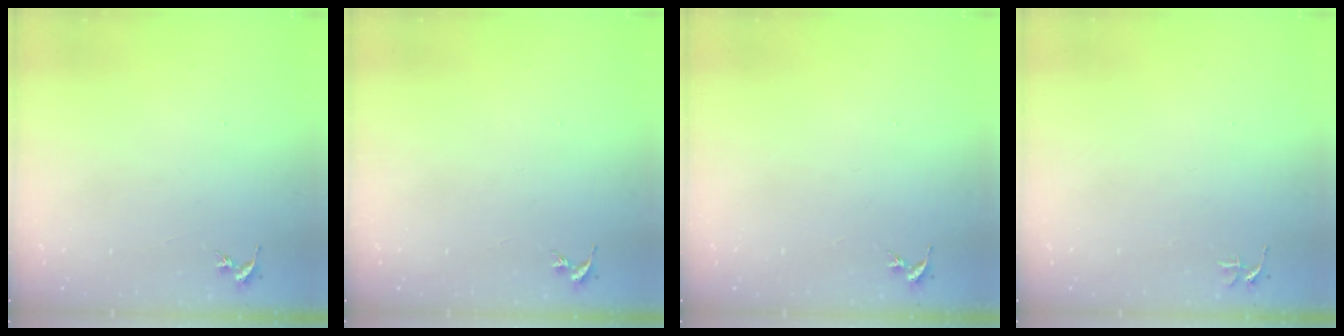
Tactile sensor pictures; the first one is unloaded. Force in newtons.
{"total": 0.0}
{"total": 0.0}
{"total": 3.6, "press": 3.6, "slide": 0.3}